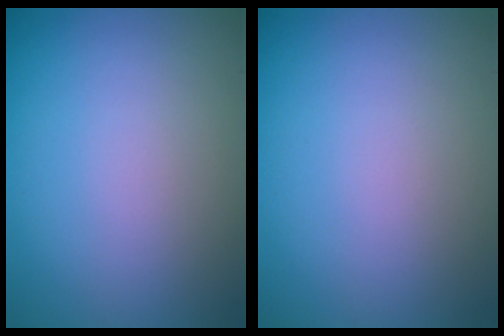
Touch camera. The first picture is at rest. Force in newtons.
{"total": 0.0}